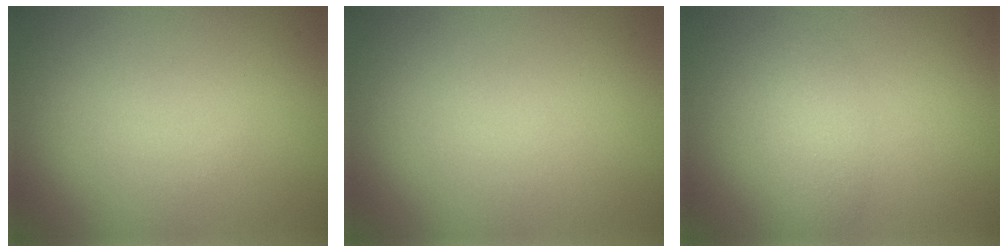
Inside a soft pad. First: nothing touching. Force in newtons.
{"total": 0.0}
{"total": 2.0, "press": 2.0, "slide": 0.0}